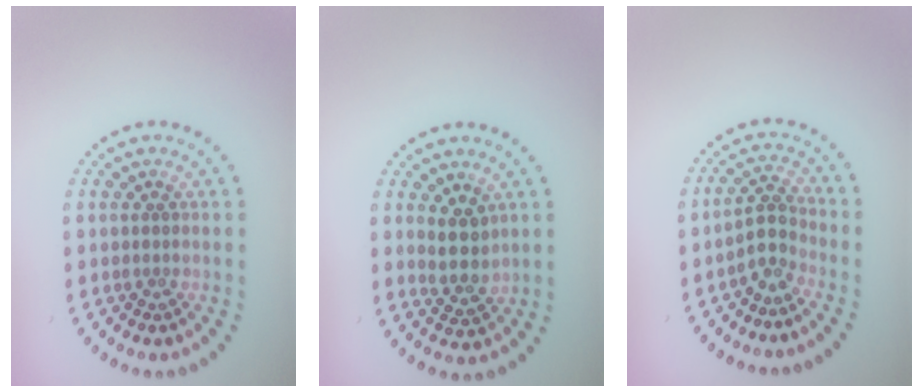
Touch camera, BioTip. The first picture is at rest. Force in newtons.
{"total": 2.7, "press": 2.3, "slide": 1.4}
{"total": 2.4, "press": 1.8, "slide": 1.7}